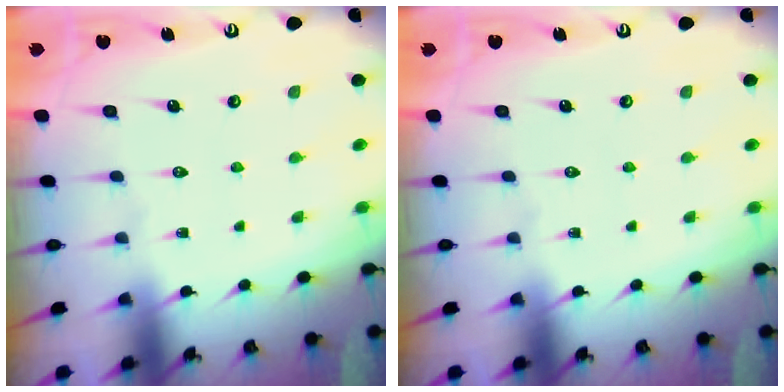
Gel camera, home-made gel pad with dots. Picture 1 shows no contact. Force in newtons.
{"total": 0.0}